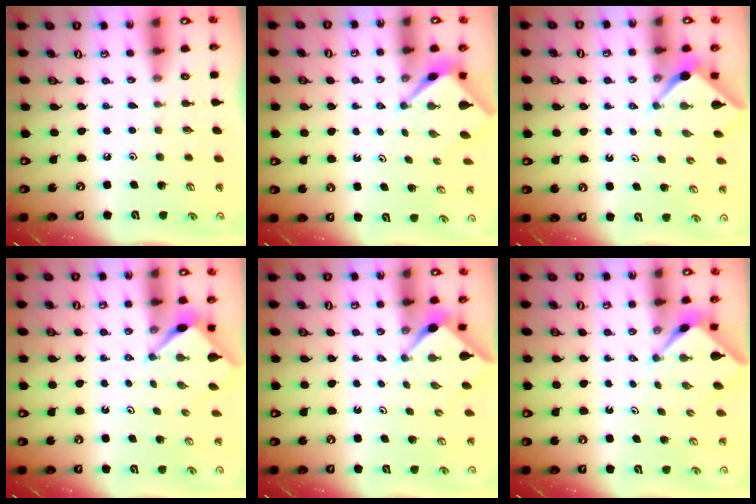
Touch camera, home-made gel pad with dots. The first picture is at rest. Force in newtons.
{"total": 2.5, "press": 2.5, "slide": 0.2}
{"total": 2.5, "press": 2.5, "slide": 0.3}
{"total": 2.9, "press": 2.9, "slide": 0.3}
{"total": 2.9, "press": 2.9, "slide": 0.4}
{"total": 2.3, "press": 2.3, "slide": 0.3}